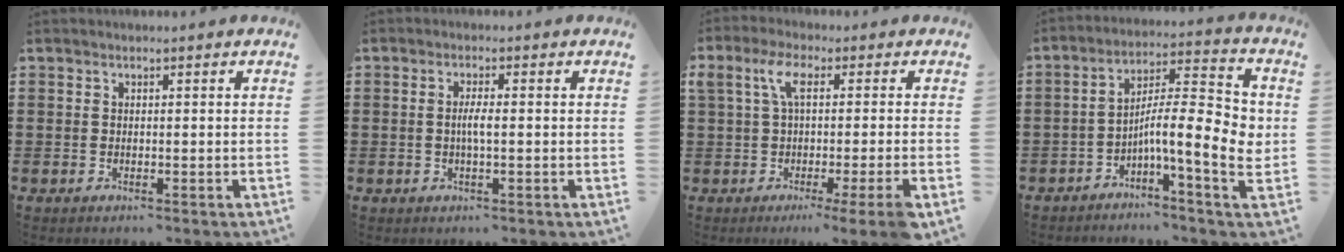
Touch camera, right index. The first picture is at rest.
{"total": 2.5, "force": [-0.3, 0.2, 2.5], "torque": [-0.054, -0.006, -0.008]}
{"total": 7.5, "force": [-0.3, 0.4, 7.5], "torque": [-0.135, -0.001, -0.006]}
{"total": 10.7, "force": [-1.4, 2.2, 10.4], "torque": [-0.169, -0.018, -0.031]}